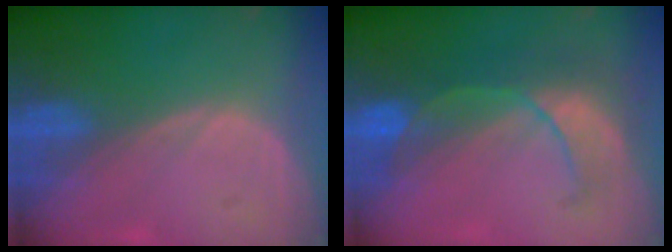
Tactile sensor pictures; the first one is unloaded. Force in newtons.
{"total": 8.1, "press": 7.9, "slide": 2.0}